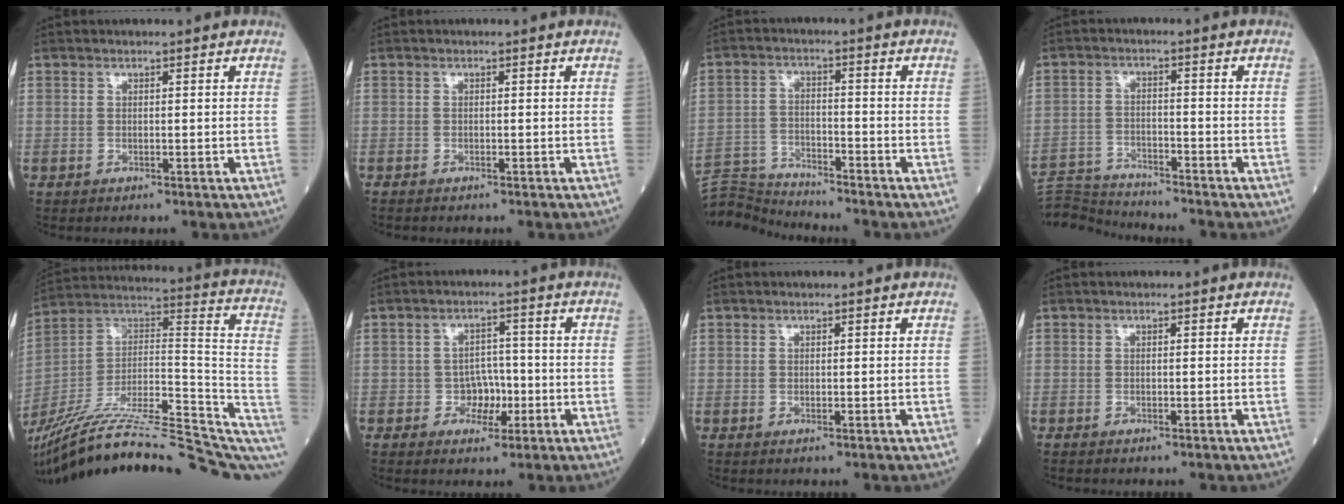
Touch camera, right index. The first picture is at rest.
{"total": 0.9, "force": [-0.9, 0.1, 0.2], "torque": [-0.008, -0.002, -0.016]}
{"total": 8.1, "force": [-8.1, -1.0, -0.3], "torque": [0.002, -0.003, -0.152]}
{"total": 8.7, "force": [-8.7, -0.7, 0.2], "torque": [-0.006, -0.001, -0.158]}
{"total": 31.6, "force": [-24.5, 5.4, 19.2], "torque": [-0.256, 0.002, -0.375]}
{"total": 3.9, "force": [-1.3, 3.0, 2.1], "torque": [-0.022, 0.010, -0.020]}
{"total": 0.0}
{"total": 0.7, "force": [-0.6, 0.0, 0.1], "torque": [-0.006, -0.002, -0.013]}